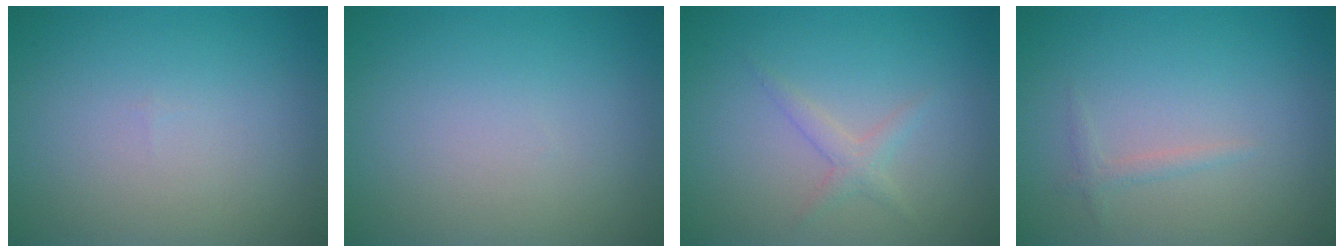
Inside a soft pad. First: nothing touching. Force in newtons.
{"total": 0.0}
{"total": 1.4, "press": 1.4, "slide": 0.0}
{"total": 0.9, "press": 0.9, "slide": 0.1}